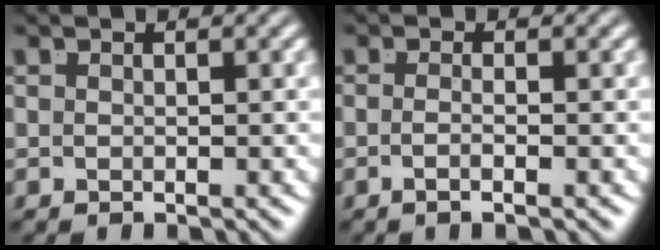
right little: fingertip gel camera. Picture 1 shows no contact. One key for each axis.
{"total": 1.9, "fx": -1.3, "fy": -0.8, "fz": 1.2, "tx": -0.024, "ty": -0.007, "tz": -0.020}